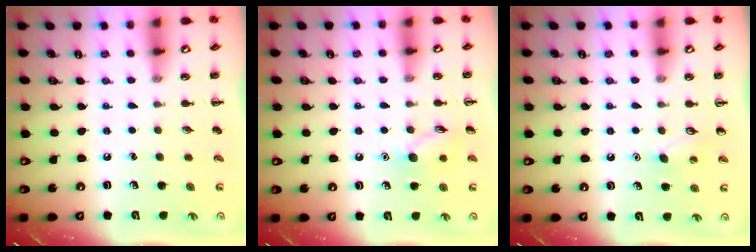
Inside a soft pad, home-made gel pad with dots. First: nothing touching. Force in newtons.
{"total": 8.6, "press": 8.5, "slide": 0.8}
{"total": 5.8, "press": 5.6, "slide": 1.6}